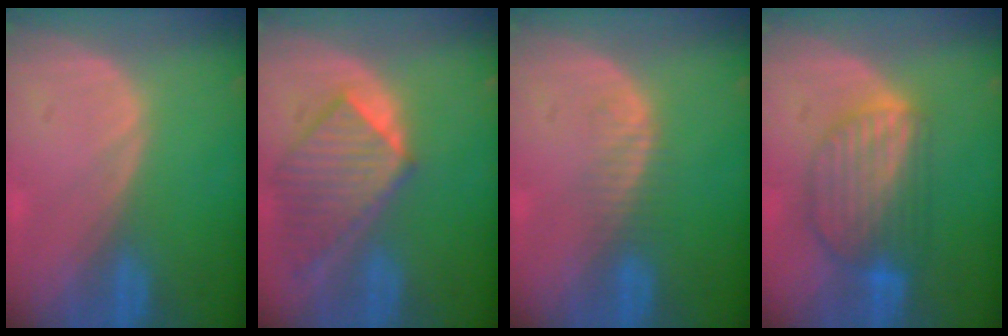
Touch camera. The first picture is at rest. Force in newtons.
{"total": 8.6, "press": 7.8, "slide": 3.7}
{"total": 2.3, "press": 2.3, "slide": 0.3}
{"total": 8.1, "press": 7.3, "slide": 3.6}